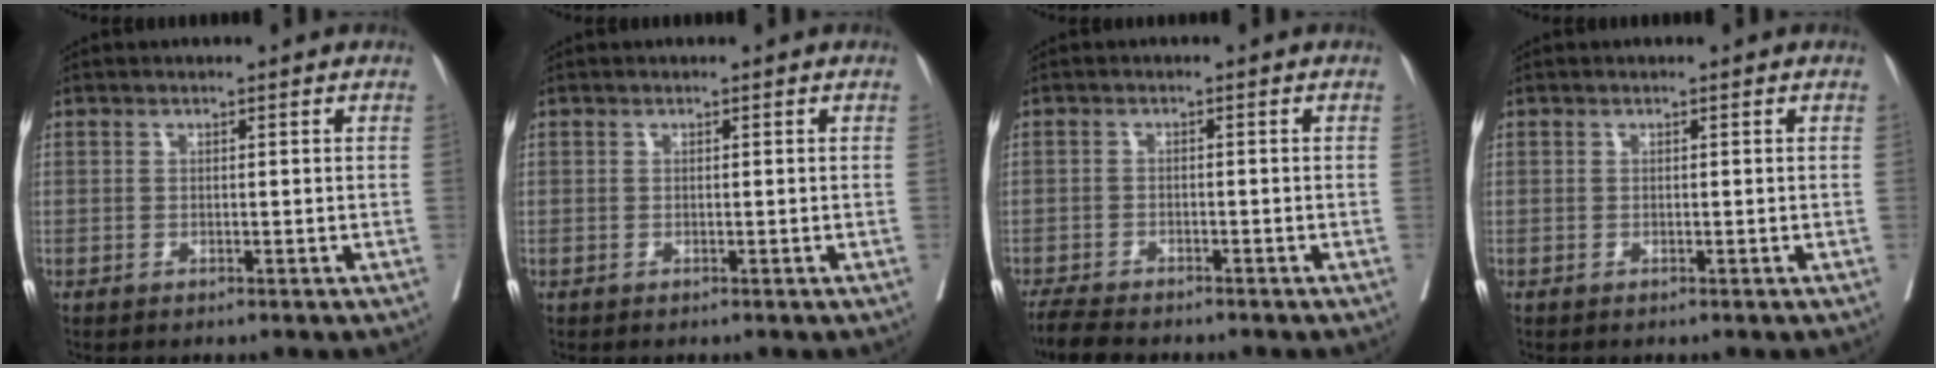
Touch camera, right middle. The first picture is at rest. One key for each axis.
{"total": 0.0}
{"total": 5.7, "fx": -5.1, "fy": 1.1, "fz": 2.4, "tx": -0.040, "ty": -0.015, "tz": -0.086}
{"total": 0.0}